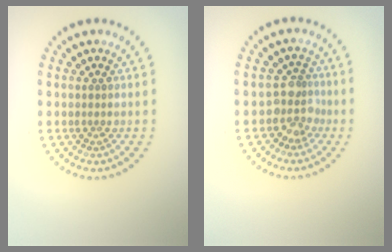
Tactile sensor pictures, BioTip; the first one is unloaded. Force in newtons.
{"total": 2.5, "press": 1.9, "slide": 1.6}